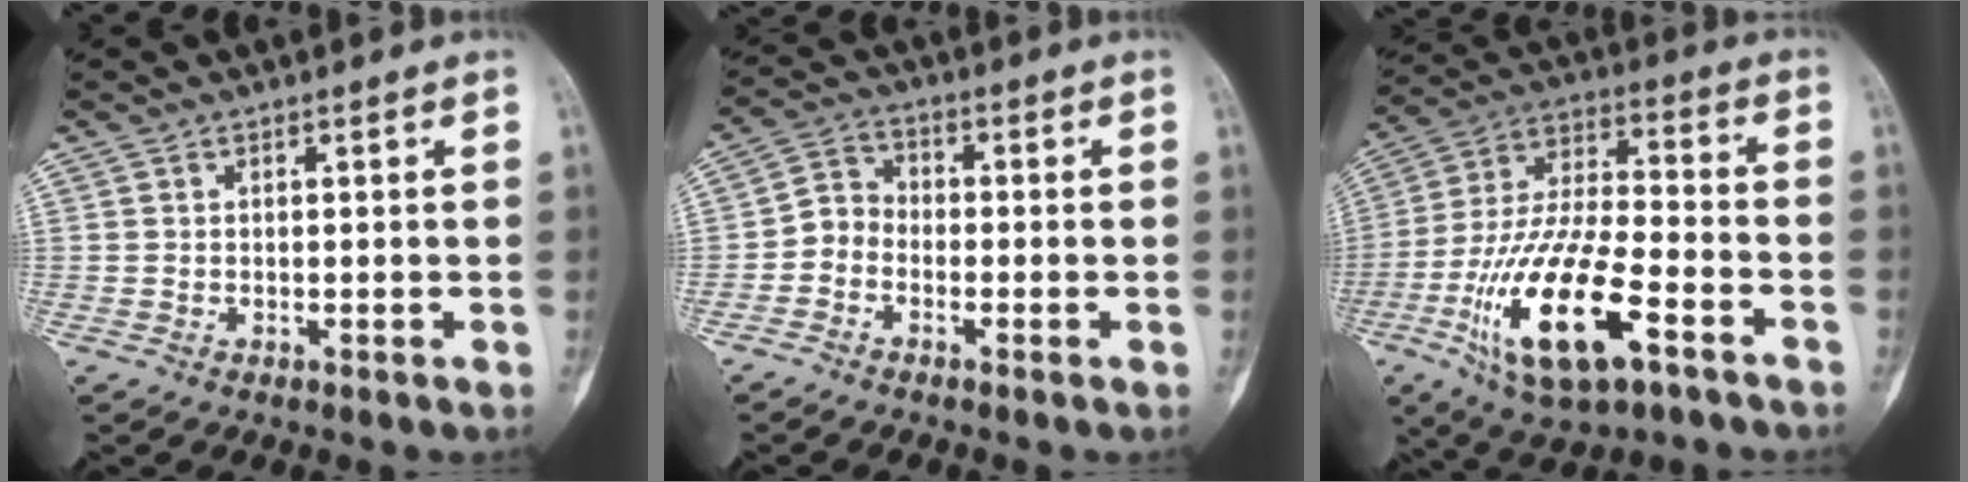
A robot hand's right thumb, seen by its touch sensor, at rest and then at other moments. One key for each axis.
{"total": 4.4, "fx": -1.9, "fy": 3.5, "fz": 1.8, "tx": -0.009, "ty": 0.018, "tz": -0.053}
{"total": 21.2, "fx": -9.2, "fy": 7.7, "fz": 17.4, "tx": -0.347, "ty": 0.041, "tz": -0.158}